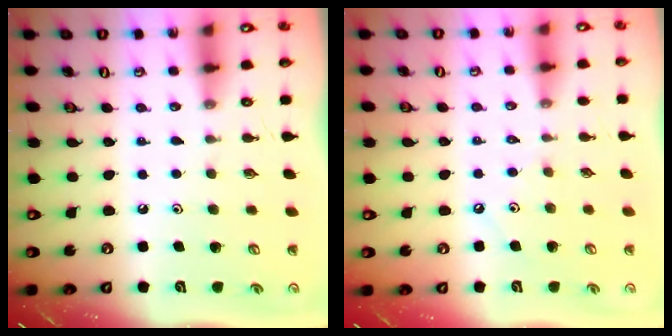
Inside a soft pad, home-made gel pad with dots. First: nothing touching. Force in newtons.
{"total": 1.8, "press": 1.7, "slide": 0.4}